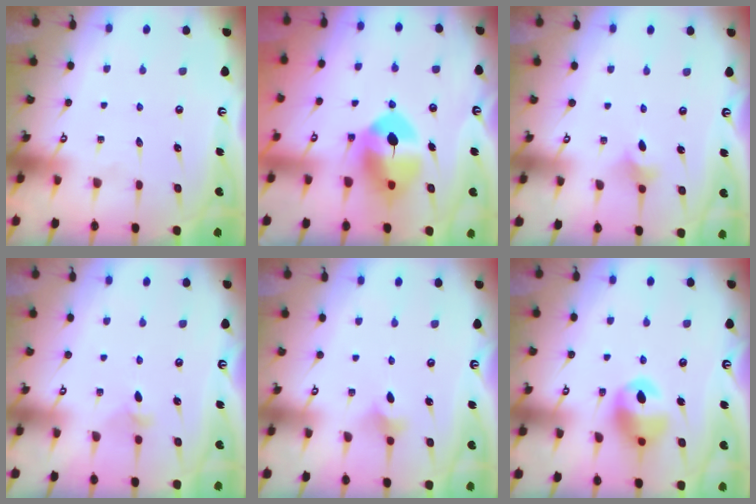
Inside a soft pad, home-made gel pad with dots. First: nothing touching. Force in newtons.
{"total": 10.0, "press": 9.9, "slide": 1.3}
{"total": 2.5, "press": 2.4, "slide": 0.6}
{"total": 3.3, "press": 3.1, "slide": 0.9}
{"total": 2.9, "press": 2.8, "slide": 0.7}
{"total": 13.1, "press": 12.3, "slide": 4.4}